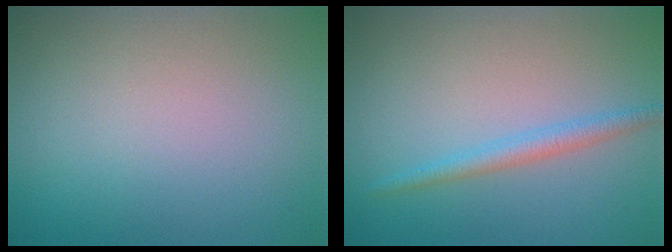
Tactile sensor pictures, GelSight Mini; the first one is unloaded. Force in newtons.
{"total": 2.0, "press": 2.0, "slide": 0.1}